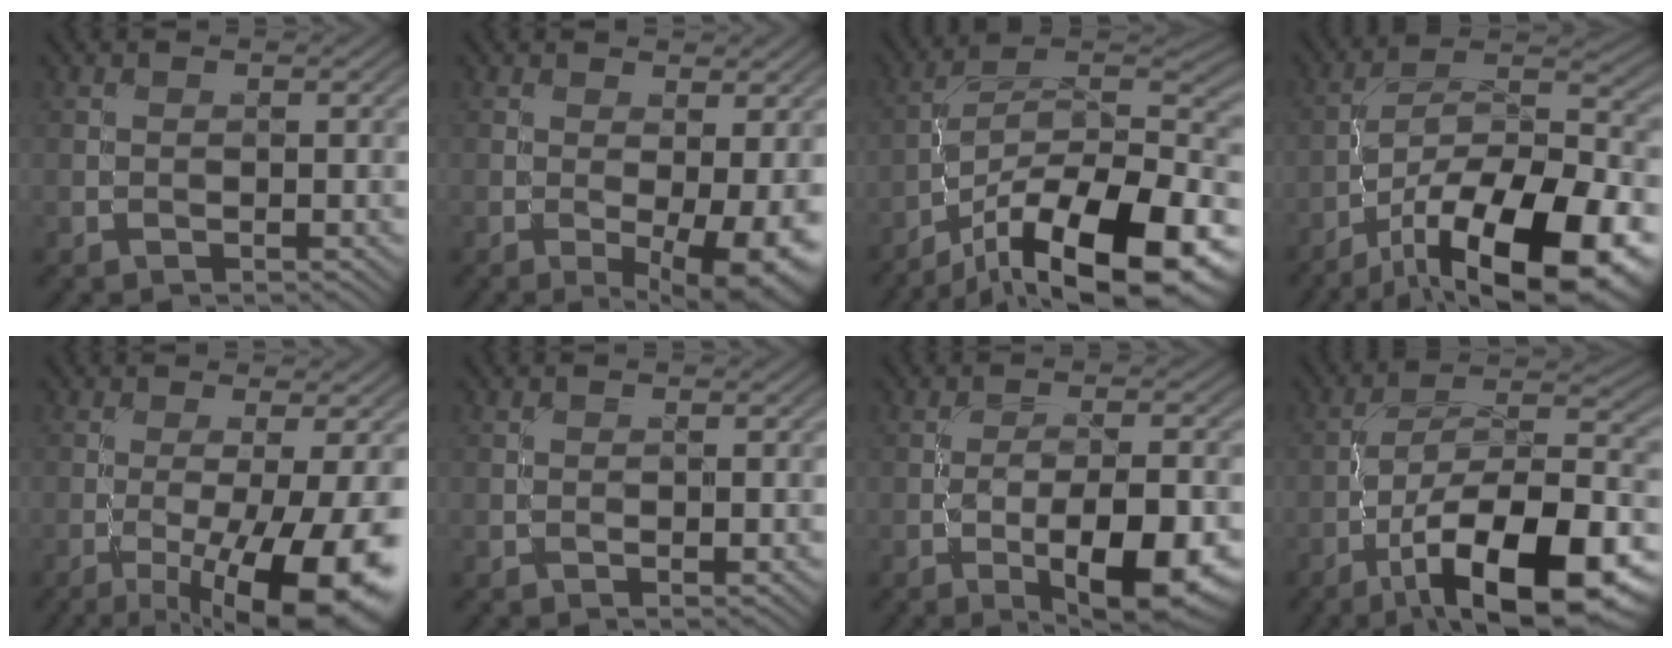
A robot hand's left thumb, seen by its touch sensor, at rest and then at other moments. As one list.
[{"total": 6.7, "force": [-1.6, 1.9, 6.2], "torque": [-0.097, -0.016, -0.015]}, {"total": 18.8, "force": [-11.9, 6.8, 12.8], "torque": [-0.207, -0.026, -0.203]}, {"total": 19.3, "force": [-11.3, 7.0, 14.0], "torque": [-0.211, -0.023, -0.184]}, {"total": 13.2, "force": [-5.4, 3.1, 11.6], "torque": [-0.167, -0.013, -0.075]}, {"total": 1.0, "force": [-0.3, 0.3, 0.9], "torque": [-0.014, 0.002, -0.005]}, {"total": 9.6, "force": [-3.5, 3.2, 8.4], "torque": [-0.128, -0.004, -0.047]}, {"total": 17.2, "force": [-8.5, 6.1, 13.7], "torque": [-0.210, -0.001, -0.145]}]